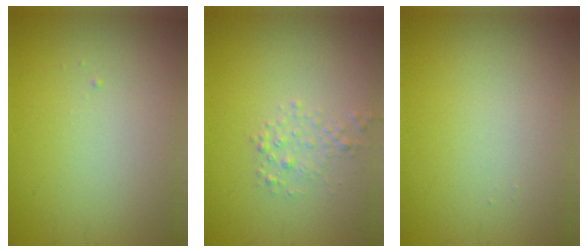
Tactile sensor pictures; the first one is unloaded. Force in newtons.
{"total": 1.4, "press": 1.4, "slide": 0.0}
{"total": 0.0}